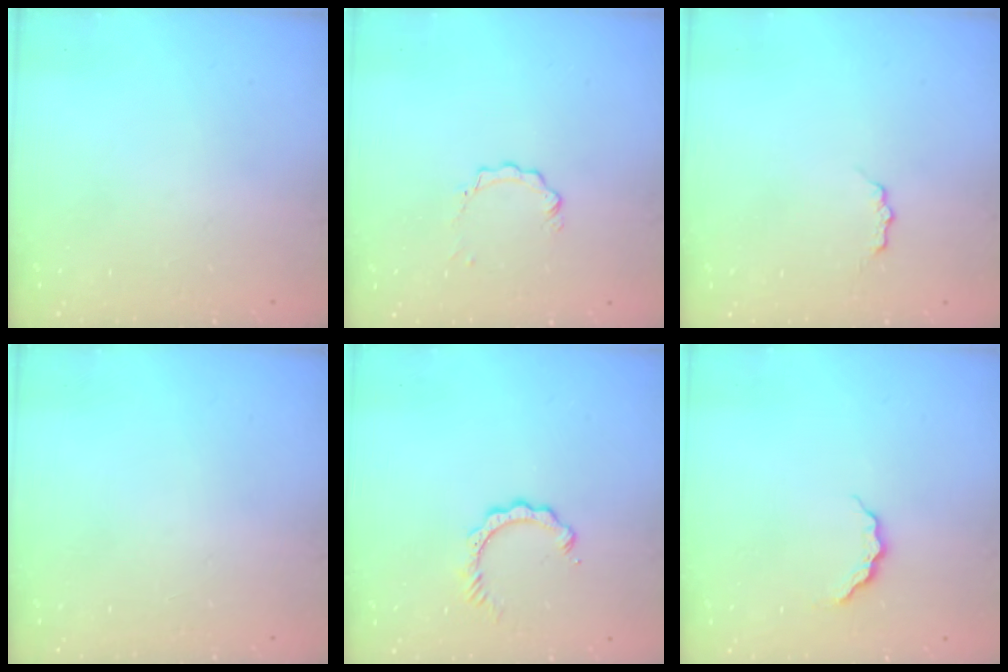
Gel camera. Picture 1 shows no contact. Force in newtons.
{"total": 2.3, "press": 2.3, "slide": 0.3}
{"total": 2.1, "press": 2.0, "slide": 0.3}
{"total": 0.0}
{"total": 4.7, "press": 4.7, "slide": 0.3}
{"total": 5.1, "press": 5.0, "slide": 0.4}